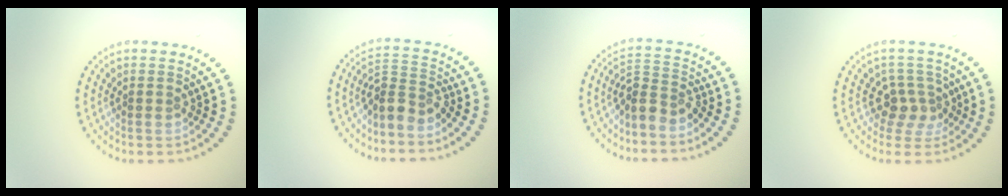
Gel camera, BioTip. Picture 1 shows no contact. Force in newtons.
{"total": 2.7, "press": 1.9, "slide": 1.9}
{"total": 2.8, "press": 2.0, "slide": 1.9}
{"total": 2.7, "press": 2.0, "slide": 1.9}